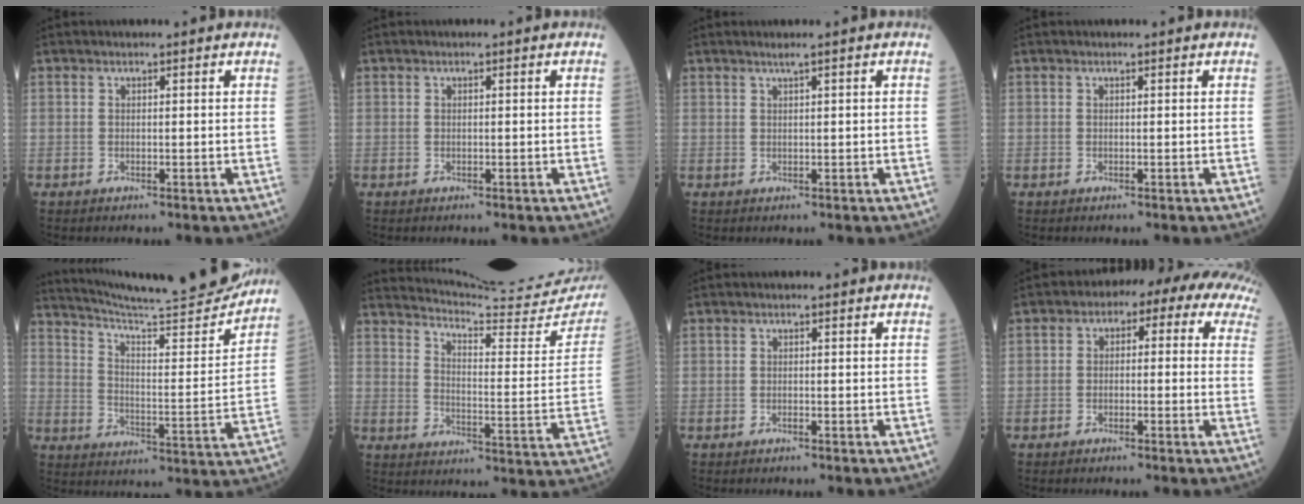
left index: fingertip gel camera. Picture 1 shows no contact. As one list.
[{"total": 0.0}, {"total": 0.9, "force": [0.6, -0.3, 0.6], "torque": [-0.019, -0.002, 0.018]}, {"total": 0.0}, {"total": 21.9, "force": [20.8, -0.4, 6.9], "torque": [-0.119, -0.072, 0.285]}, {"total": 22.6, "force": [21.7, 0.2, 6.5], "torque": [-0.107, -0.103, 0.264]}, {"total": 0.0}, {"total": 10.1, "force": [4.7, 4.6, 7.7], "torque": [-0.088, 0.050, 0.031]}]